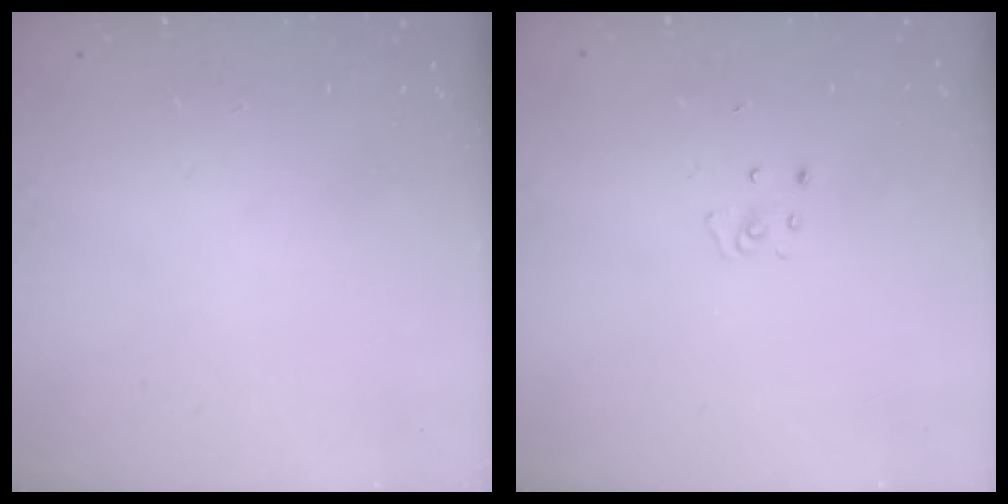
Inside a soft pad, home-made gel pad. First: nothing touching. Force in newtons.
{"total": 2.6, "press": 2.6, "slide": 0.2}